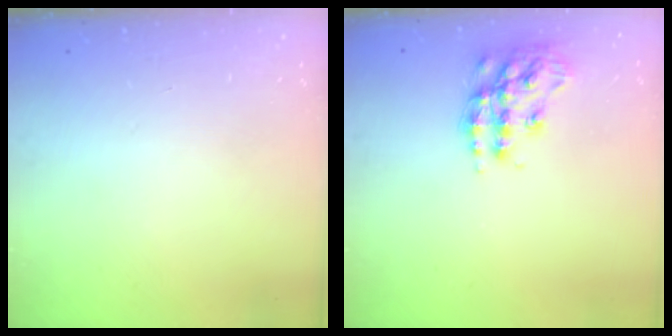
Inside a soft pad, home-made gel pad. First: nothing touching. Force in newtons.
{"total": 15.6, "press": 15.6, "slide": 0.9}